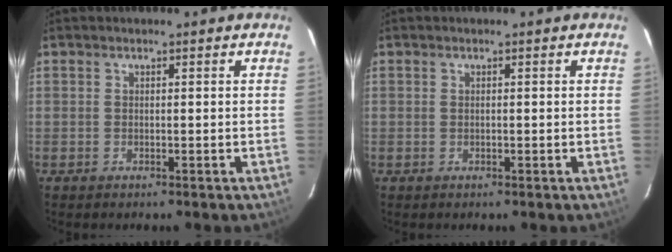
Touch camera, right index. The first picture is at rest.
{"total": 0.0}